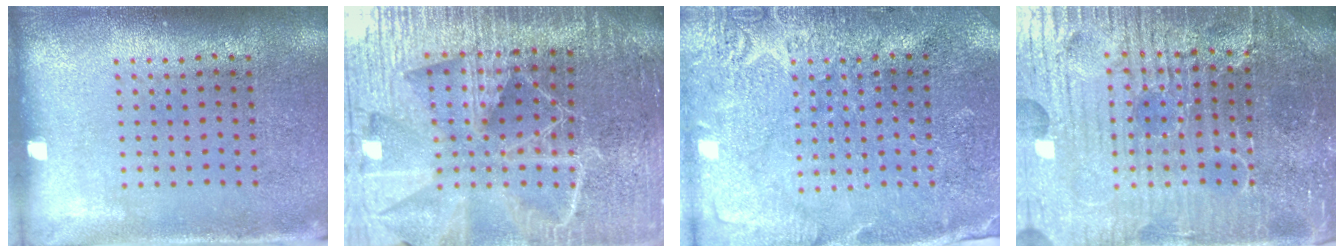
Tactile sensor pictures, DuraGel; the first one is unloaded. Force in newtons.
{"total": 6.3, "press": 5.5, "slide": 3.2}
{"total": 2.8, "press": 2.8, "slide": 0.1}
{"total": 6.4, "press": 5.8, "slide": 2.7}